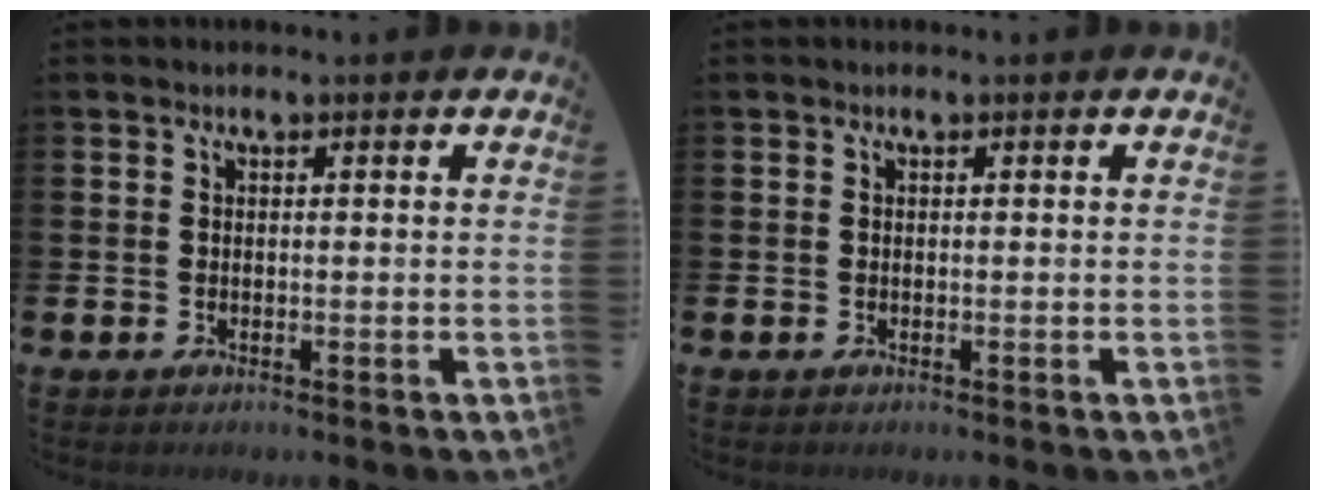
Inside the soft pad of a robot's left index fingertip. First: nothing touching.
{"total": 0.0}